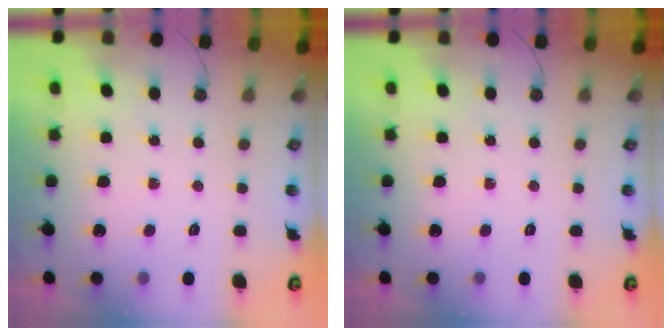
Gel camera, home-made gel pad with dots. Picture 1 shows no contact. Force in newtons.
{"total": 0.0}